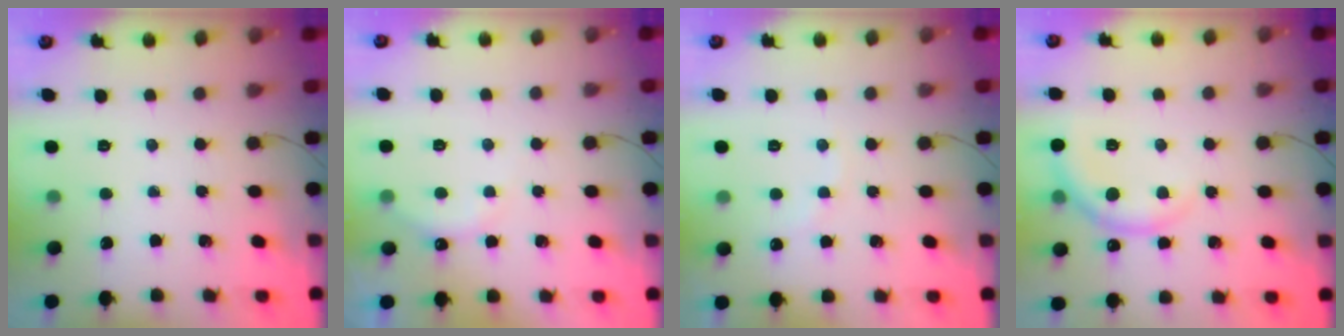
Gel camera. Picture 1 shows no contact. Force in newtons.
{"total": 6.1, "press": 6.0, "slide": 0.9}
{"total": 5.6, "press": 5.6, "slide": 1.0}
{"total": 7.0, "press": 7.0, "slide": 0.6}